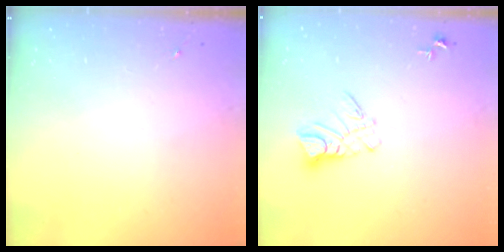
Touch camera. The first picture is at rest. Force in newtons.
{"total": 8.0, "press": 8.0, "slide": 0.7}